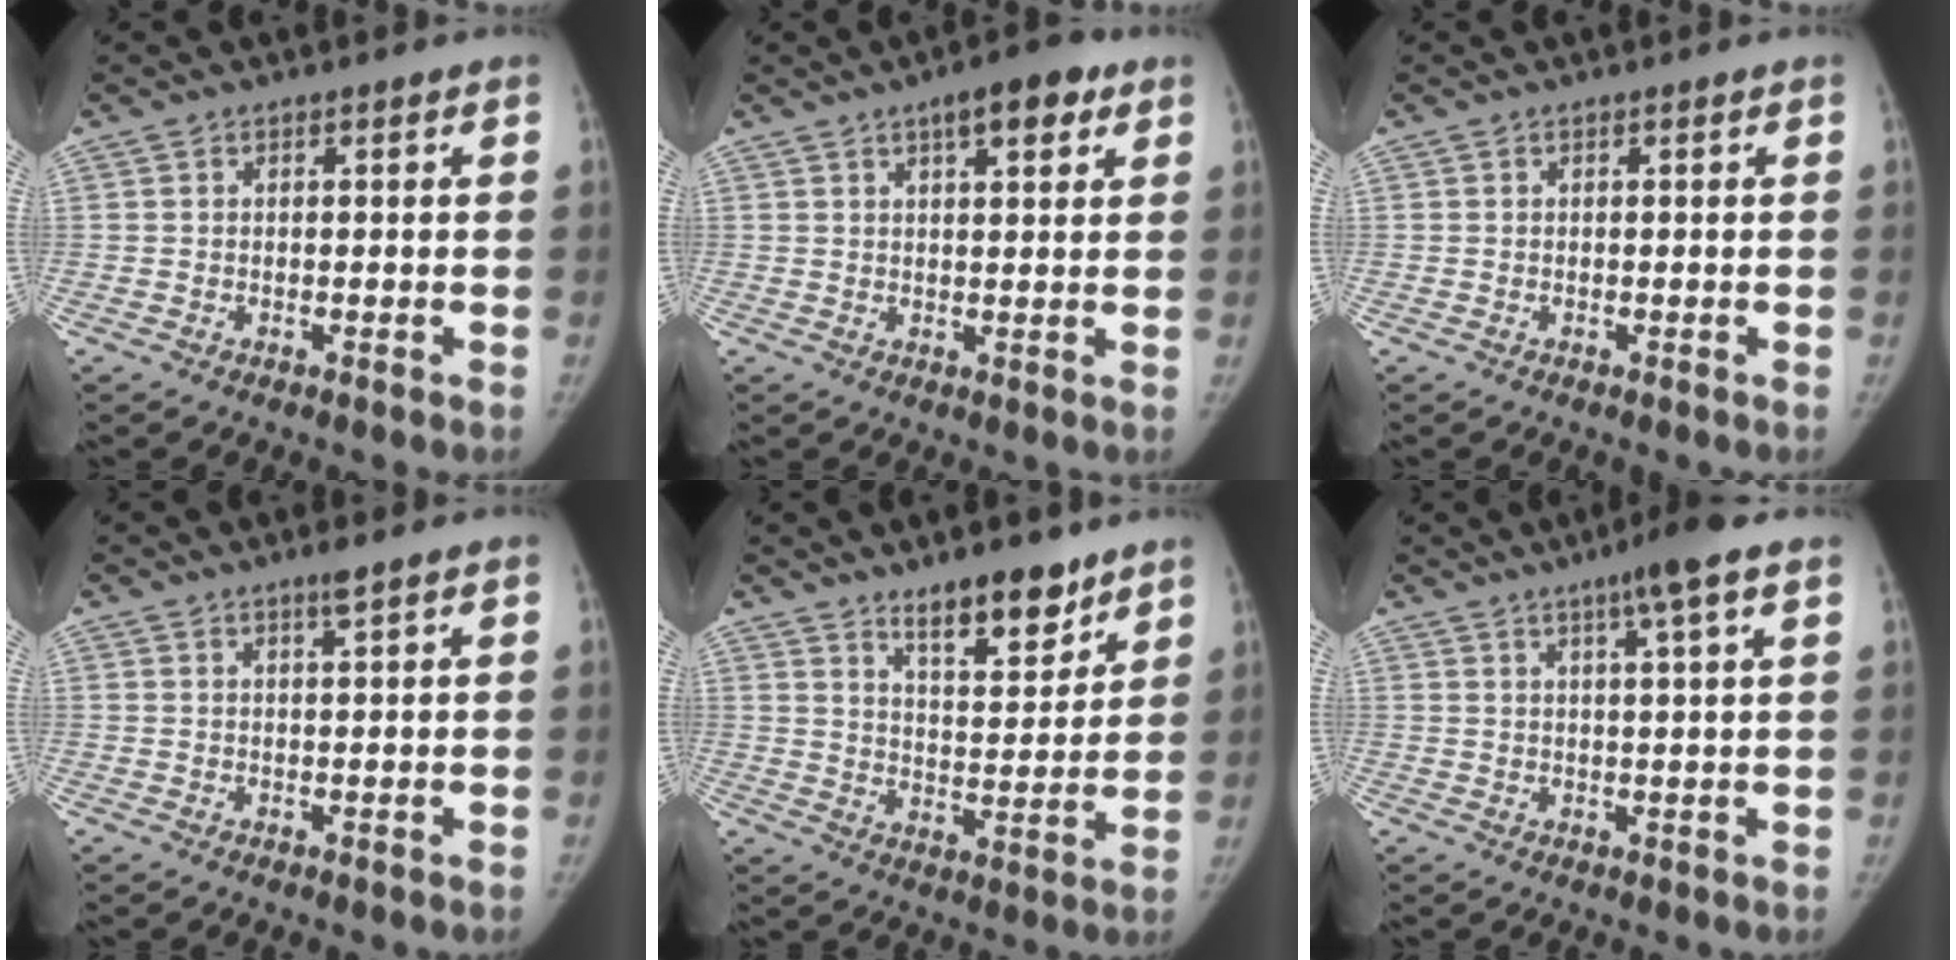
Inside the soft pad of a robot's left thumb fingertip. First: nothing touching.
{"total": 7.2, "force": [3.8, 2.7, 5.4], "torque": [-0.060, -0.007, 0.049]}
{"total": 0.0}
{"total": 1.7, "force": [1.2, 0.0, 1.2], "torque": [-0.022, -0.006, 0.022]}
{"total": 10.7, "force": [8.0, 3.6, 6.2], "torque": [-0.069, -0.062, 0.133]}
{"total": 7.3, "force": [4.3, 0.0, 5.8], "torque": [-0.087, -0.004, 0.064]}